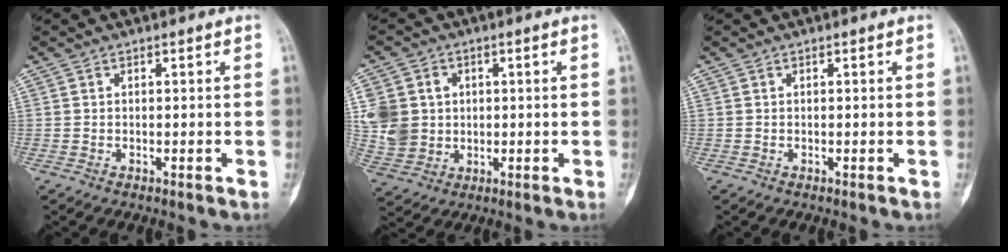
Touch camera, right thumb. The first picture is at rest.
{"total": 10.2, "force": [1.5, 8.9, 4.7], "torque": [-0.082, 0.001, 0.043]}
{"total": 0.0}